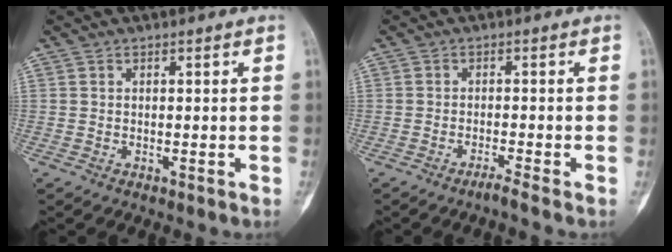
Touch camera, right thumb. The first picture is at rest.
{"total": 1.7, "force": [-1.4, -0.5, 0.8], "torque": [-0.022, 0.005, -0.029]}